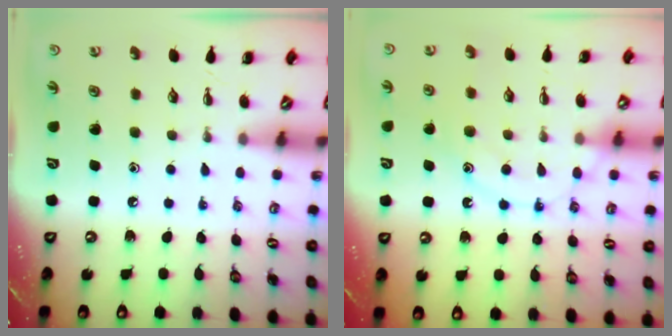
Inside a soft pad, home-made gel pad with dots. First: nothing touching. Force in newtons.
{"total": 11.9, "press": 11.9, "slide": 0.6}